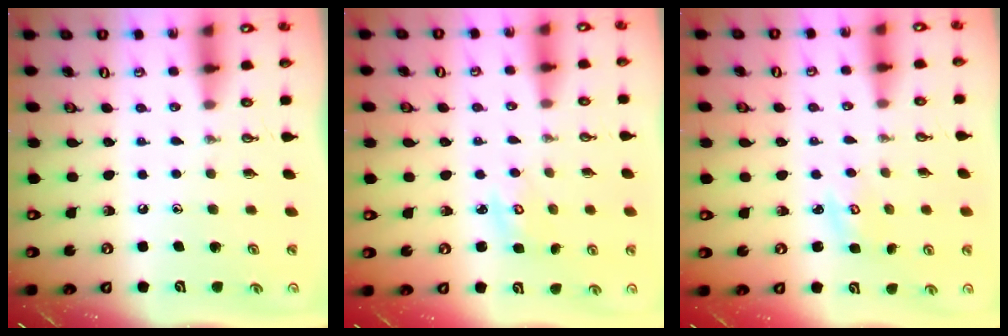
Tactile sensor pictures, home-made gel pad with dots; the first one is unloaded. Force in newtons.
{"total": 2.9, "press": 2.9, "slide": 0.3}
{"total": 2.9, "press": 2.9, "slide": 0.3}